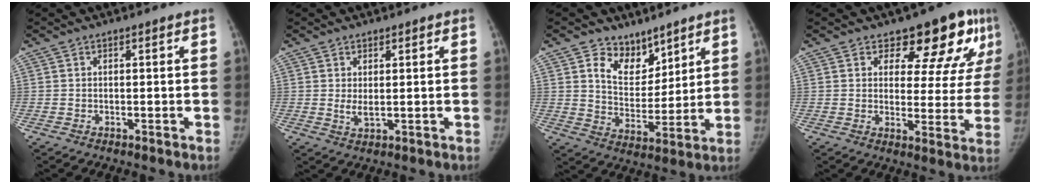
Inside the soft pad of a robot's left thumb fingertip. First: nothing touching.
{"total": 2.4, "force": [0.5, 1.1, 2.1], "torque": [-0.035, -0.009, 0.013]}
{"total": 9.1, "force": [6.4, 5.7, 2.9], "torque": [-0.011, -0.051, 0.121]}
{"total": 14.0, "force": [8.8, 6.9, 8.3], "torque": [-0.048, -0.052, 0.102]}